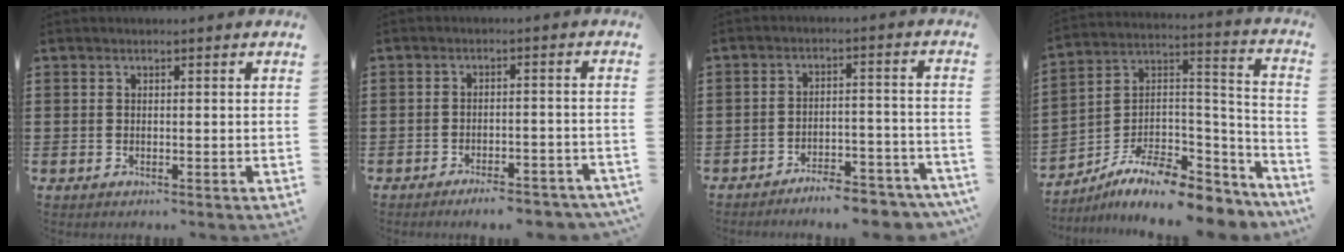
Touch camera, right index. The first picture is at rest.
{"total": 3.7, "force": [-3.5, 0.1, 1.2], "torque": [-0.020, 0.002, -0.070]}
{"total": 5.6, "force": [-5.5, 0.3, 1.1], "torque": [-0.013, 0.011, -0.107]}
{"total": 10.2, "force": [-7.5, 3.7, 5.7], "torque": [-0.108, 0.014, -0.141]}